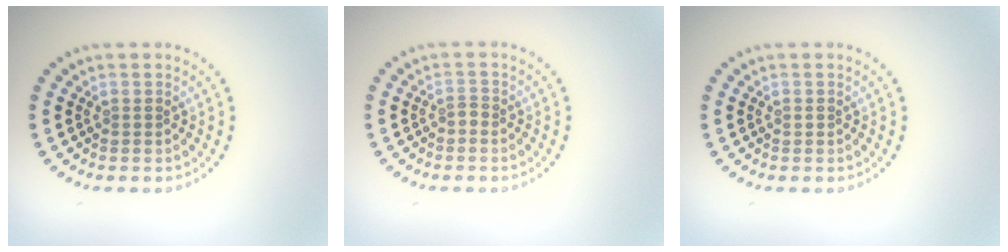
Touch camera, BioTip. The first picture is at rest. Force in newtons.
{"total": 0.9, "press": 0.6, "slide": 0.7}
{"total": 0.5, "press": 0.5, "slide": 0.2}